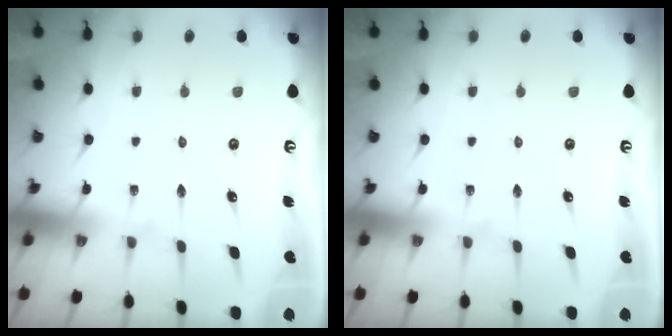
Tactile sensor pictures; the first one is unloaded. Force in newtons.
{"total": 0.0}